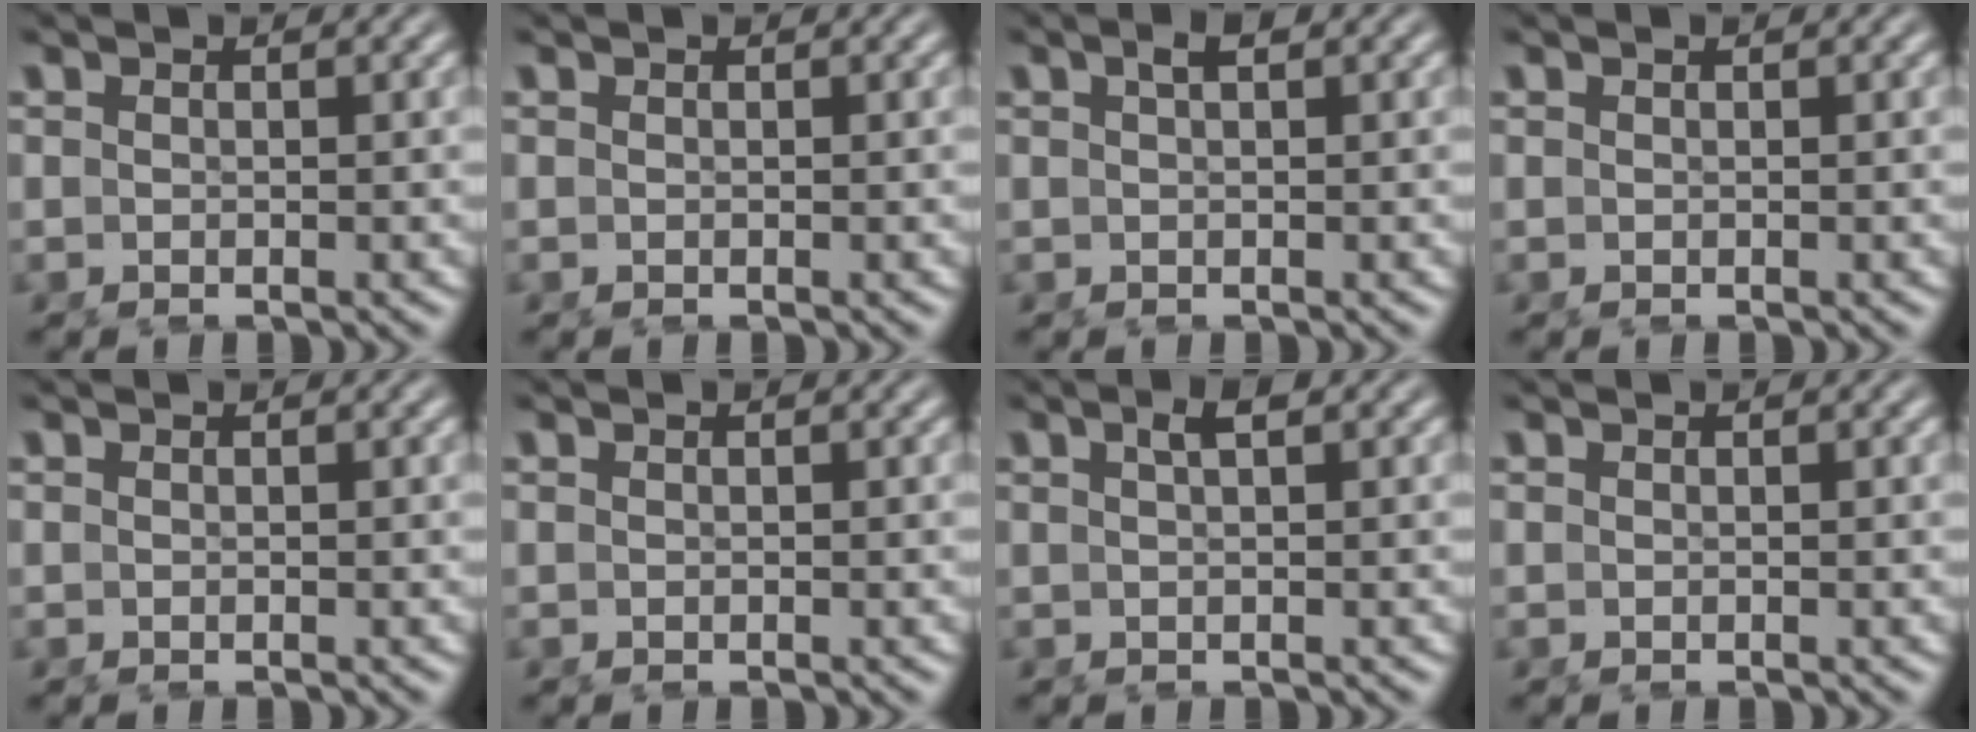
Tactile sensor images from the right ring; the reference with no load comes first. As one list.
[{"total": 0.0}, {"total": 1.0, "force": [0.5, 0.1, 0.9], "torque": [-0.013, 0.006, 0.009]}, {"total": 0.0}, {"total": 0.0}, {"total": 0.0}, {"total": 1.3, "force": [0.6, -0.1, 1.1], "torque": [-0.015, 0.008, 0.011]}, {"total": 0.0}]